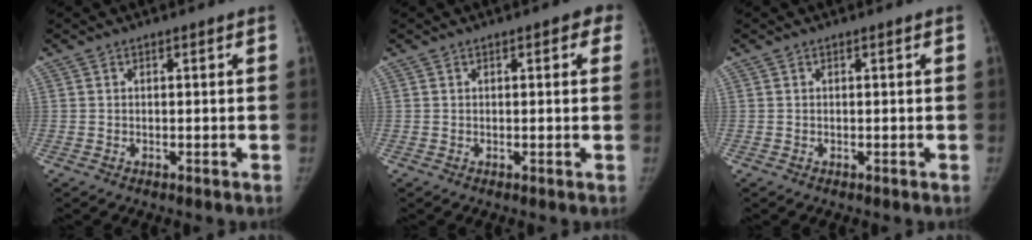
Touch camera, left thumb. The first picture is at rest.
{"total": 3.3, "force": [1.5, 1.4, 2.6], "torque": [-0.015, 0.001, 0.009]}
{"total": 0.0}